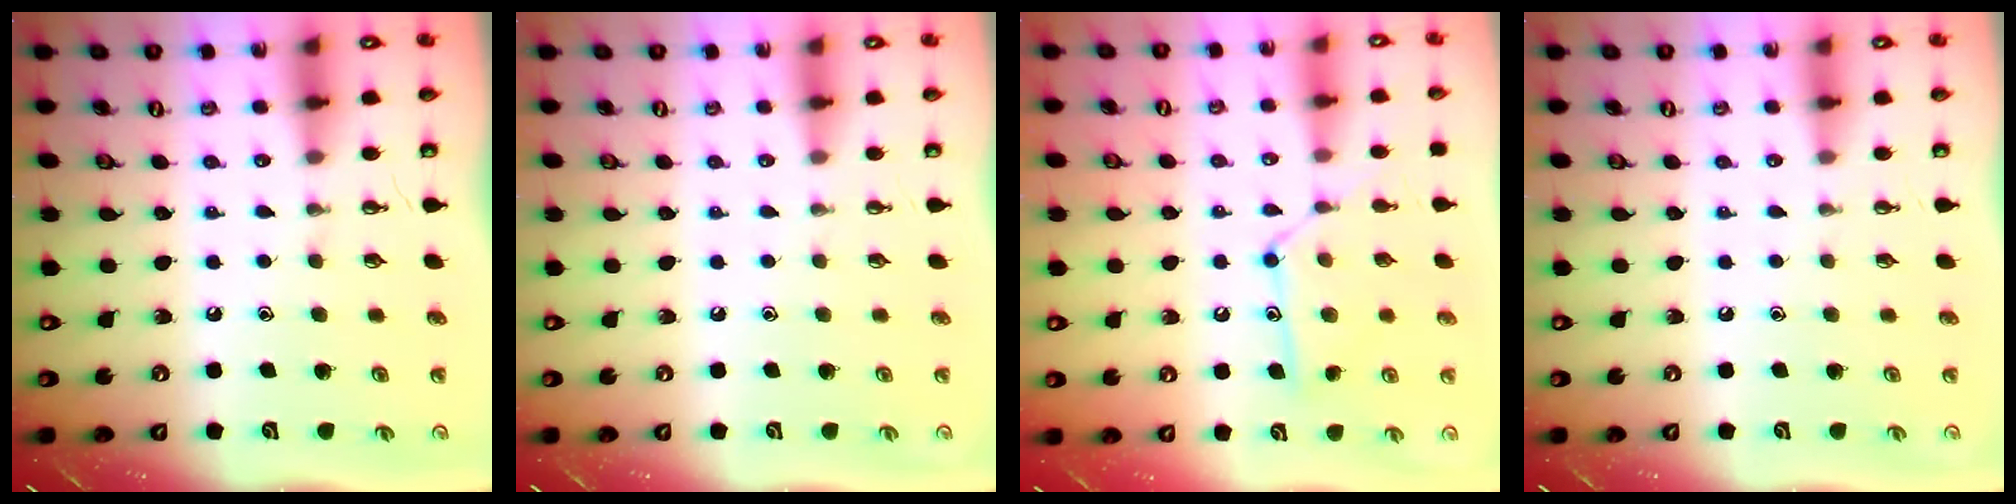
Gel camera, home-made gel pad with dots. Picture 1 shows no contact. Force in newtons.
{"total": 0.0}
{"total": 13.0, "press": 12.9, "slide": 0.8}
{"total": 0.0}